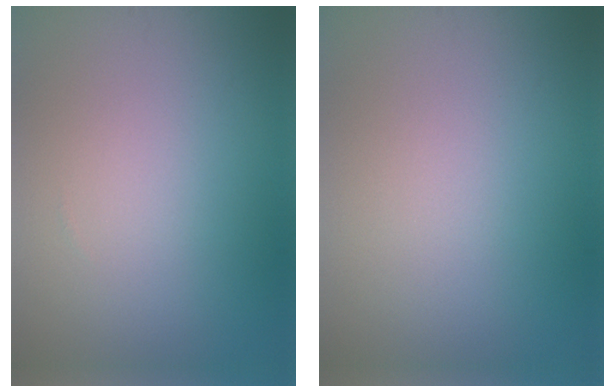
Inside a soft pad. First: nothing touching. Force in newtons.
{"total": 0.0}